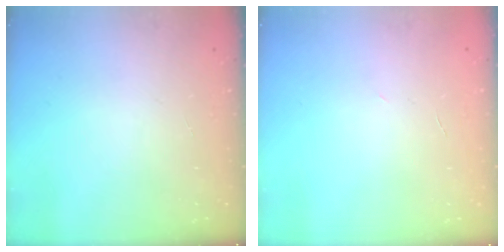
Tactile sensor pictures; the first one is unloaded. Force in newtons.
{"total": 1.8, "press": 1.7, "slide": 0.5}